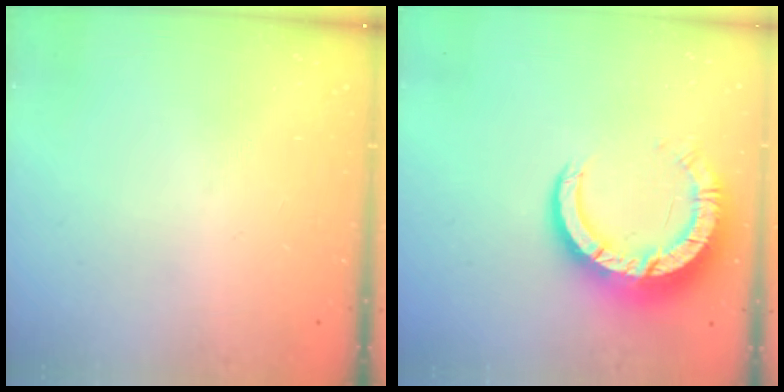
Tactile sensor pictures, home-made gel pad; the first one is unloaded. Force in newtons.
{"total": 11.8, "press": 11.7, "slide": 1.3}